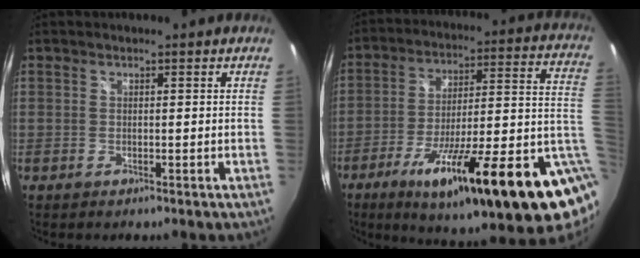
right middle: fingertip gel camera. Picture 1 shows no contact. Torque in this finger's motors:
{"motor_torque": [1.27, -0.87, 1.05, 0.21]}